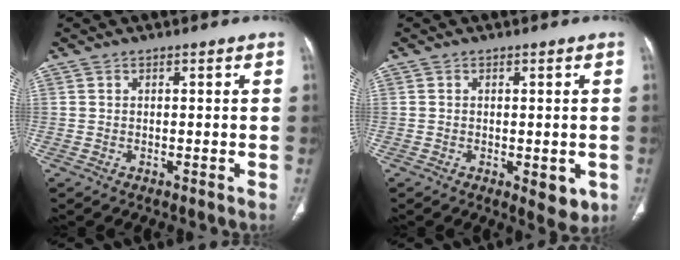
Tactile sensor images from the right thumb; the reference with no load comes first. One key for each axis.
{"total": 4.6, "fx": -1.3, "fy": 2.2, "fz": 3.9, "tx": -0.034, "ty": -0.008, "tz": -0.010}